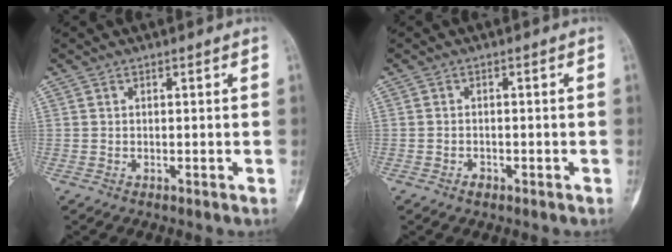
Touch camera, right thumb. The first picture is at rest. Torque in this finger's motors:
{"motor_torque": [-0.13, 0.08, -0.13, -0.16, -0.02]}